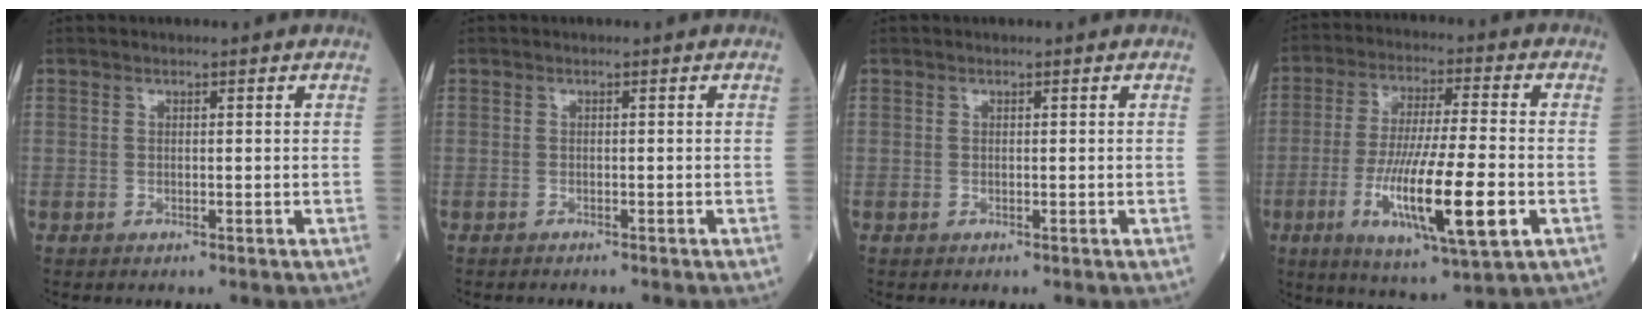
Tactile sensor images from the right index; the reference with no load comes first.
{"total": 1.2, "force": [-1.1, 0.0, 0.4], "torque": [-0.007, 0.000, -0.014]}
{"total": 0.0}
{"total": 16.0, "force": [-4.6, 1.6, 15.2], "torque": [-0.283, -0.024, -0.074]}